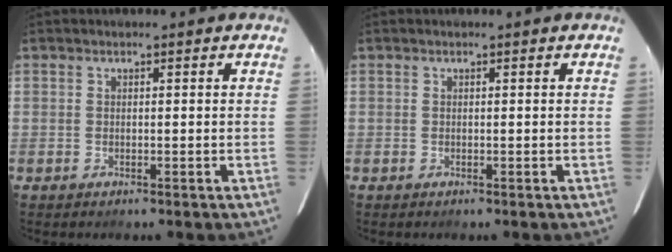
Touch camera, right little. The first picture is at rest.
{"total": 0.0}